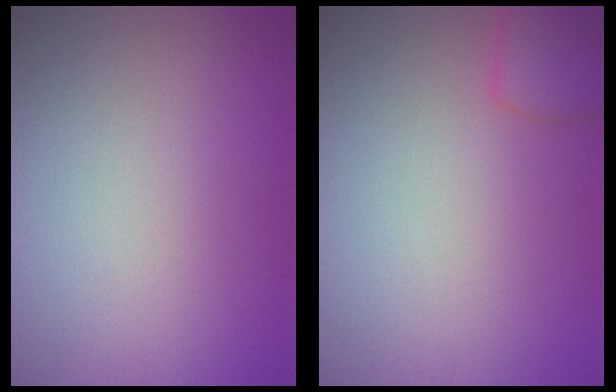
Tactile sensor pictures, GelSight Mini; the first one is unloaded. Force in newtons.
{"total": 2.7, "press": 2.7, "slide": 0.1}